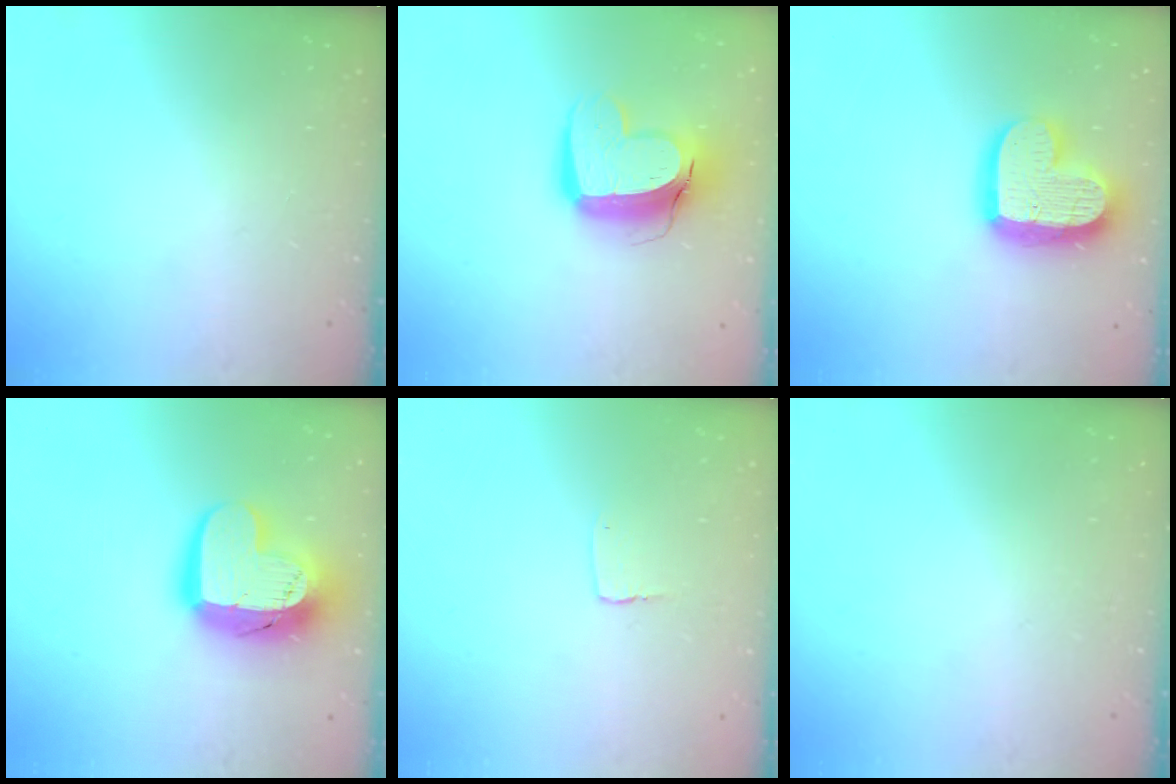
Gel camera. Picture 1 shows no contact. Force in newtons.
{"total": 13.5, "press": 13.4, "slide": 1.4}
{"total": 17.0, "press": 16.9, "slide": 1.4}
{"total": 18.0, "press": 17.9, "slide": 1.2}
{"total": 2.7, "press": 2.7, "slide": 0.2}
{"total": 0.0}